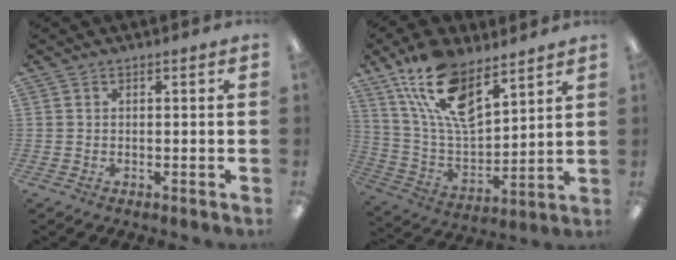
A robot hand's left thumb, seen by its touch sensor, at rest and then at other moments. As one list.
[{"total": 17.4, "force": [11.2, 7.7, 10.9], "torque": [-0.226, -0.060, 0.200]}]